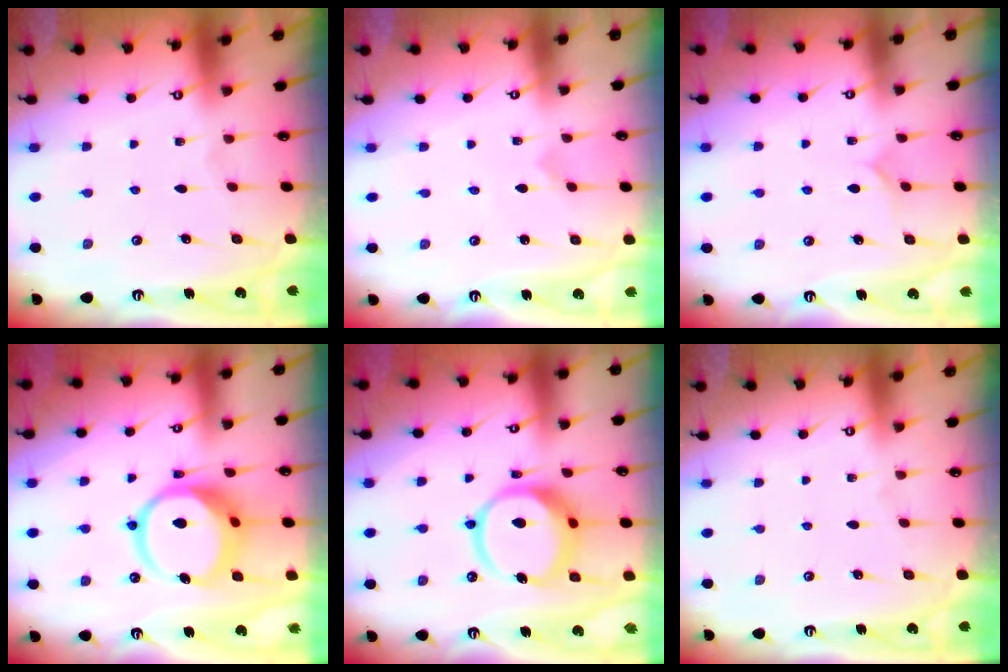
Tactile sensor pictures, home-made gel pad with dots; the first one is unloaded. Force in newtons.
{"total": 0.0}
{"total": 5.7, "press": 5.7, "slide": 0.4}
{"total": 12.6, "press": 12.6, "slide": 1.5}
{"total": 14.0, "press": 13.9, "slide": 1.9}
{"total": 0.0}